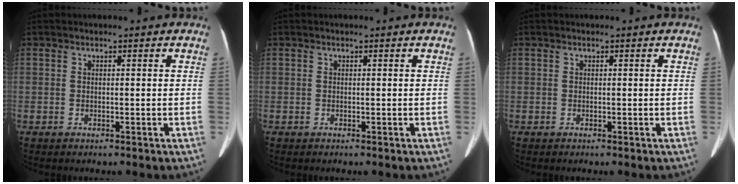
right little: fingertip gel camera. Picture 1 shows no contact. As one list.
[{"total": 0.0}, {"total": 0.0}]